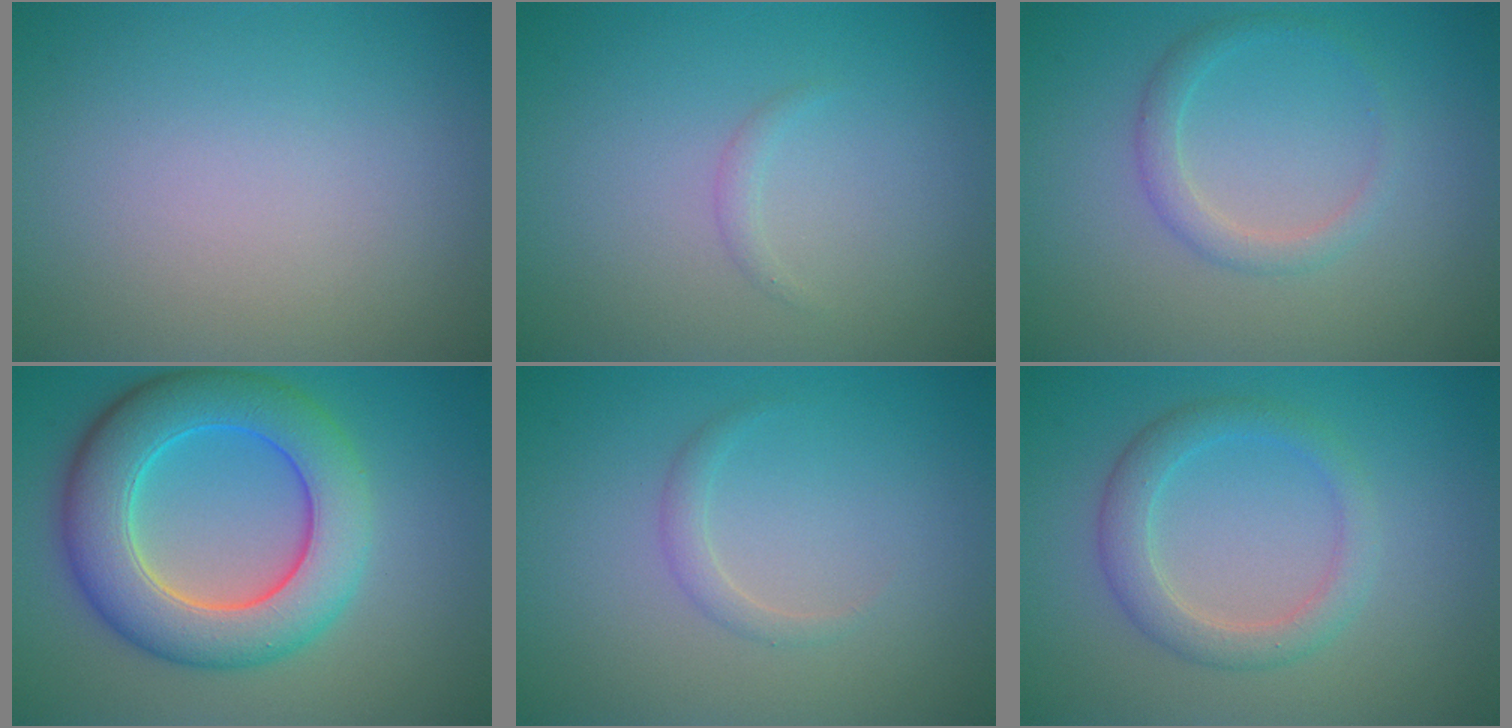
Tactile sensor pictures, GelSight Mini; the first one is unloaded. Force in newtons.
{"total": 0.6, "press": 0.6, "slide": 0.0}
{"total": 1.8, "press": 1.8, "slide": 0.2}
{"total": 8.9, "press": 8.9, "slide": 0.4}
{"total": 1.1, "press": 1.1, "slide": 0.1}
{"total": 3.0, "press": 3.0, "slide": 0.1}